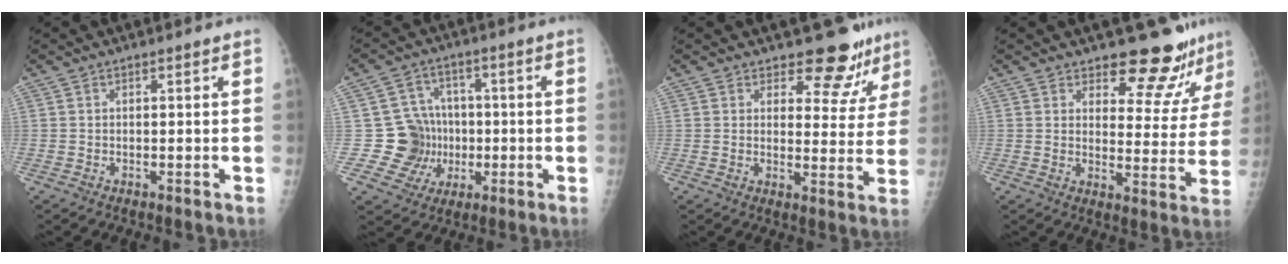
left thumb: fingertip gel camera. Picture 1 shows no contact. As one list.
[{"total": 9.6, "force": [-0.8, 9.3, 2.0], "torque": [0.022, 0.022, -0.009]}, {"total": 9.3, "force": [8.2, 4.0, 1.8], "torque": [0.018, -0.064, 0.089]}, {"total": 11.8, "force": [10.7, 3.9, 3.1], "torque": [0.002, -0.092, 0.129]}]